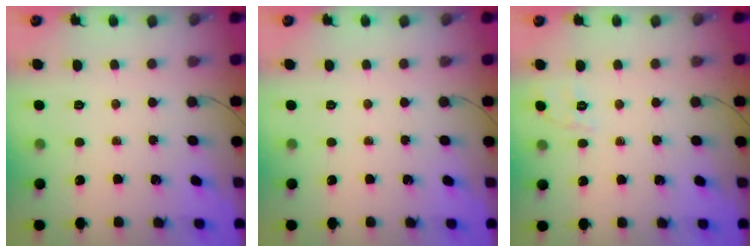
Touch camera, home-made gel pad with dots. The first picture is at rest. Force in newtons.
{"total": 0.0}
{"total": 2.0, "press": 0.7, "slide": 1.9}